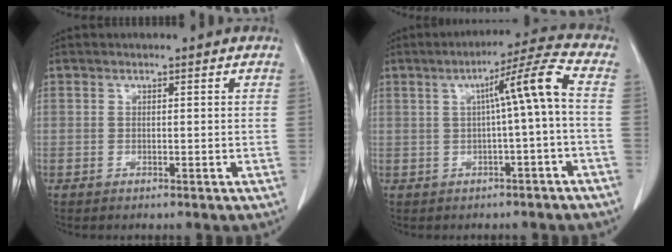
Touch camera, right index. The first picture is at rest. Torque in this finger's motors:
{"motor_torque": [0.75, 0.07, 0.31, 0.10]}